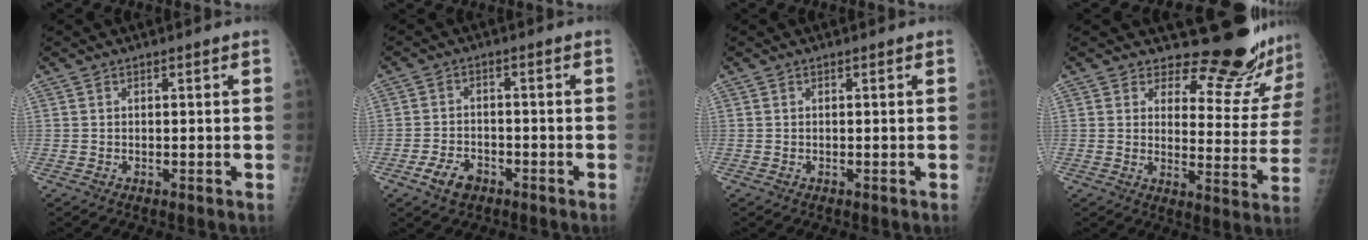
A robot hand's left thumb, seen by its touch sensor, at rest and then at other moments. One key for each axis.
{"total": 4.6, "fx": -2.6, "fy": 3.0, "fz": 2.4, "tx": -0.042, "ty": 0.013, "tz": -0.044}
{"total": 0.0}
{"total": 15.1, "fx": 14.2, "fy": 3.8, "fz": 3.0, "tx": 0.005, "ty": -0.151, "tz": 0.166}